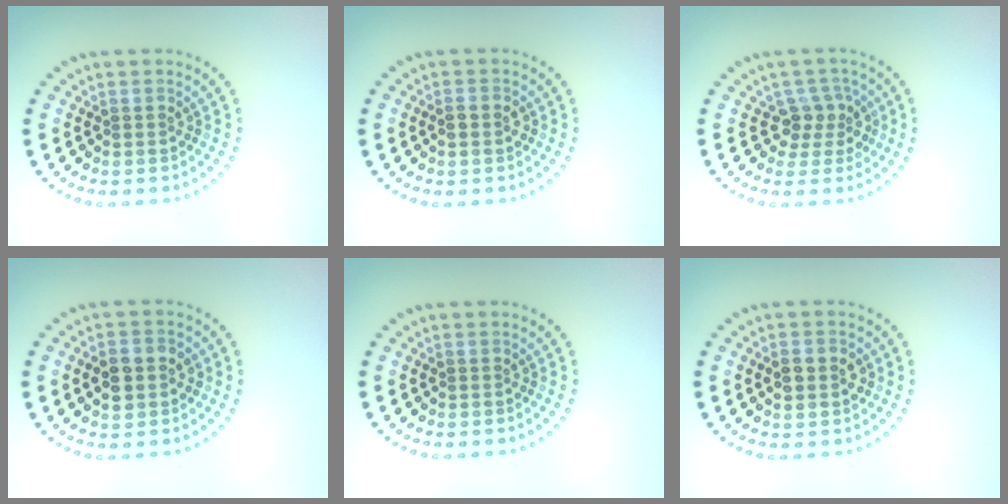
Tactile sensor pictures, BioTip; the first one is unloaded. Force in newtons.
{"total": 1.4, "press": 1.3, "slide": 0.4}
{"total": 2.7, "press": 2.1, "slide": 1.7}
{"total": 3.0, "press": 3.0, "slide": 0.3}
{"total": 0.0}
{"total": 2.9, "press": 2.9, "slide": 0.2}